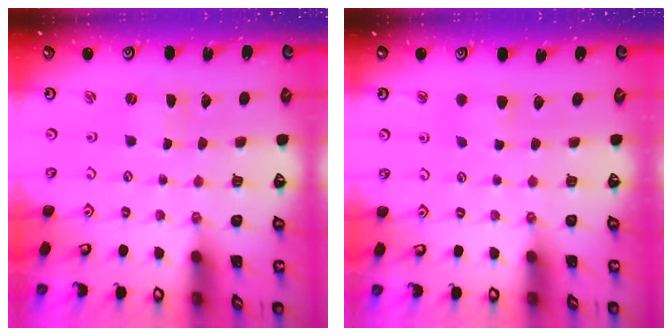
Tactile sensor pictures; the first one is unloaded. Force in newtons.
{"total": 4.1, "press": 4.1, "slide": 0.5}